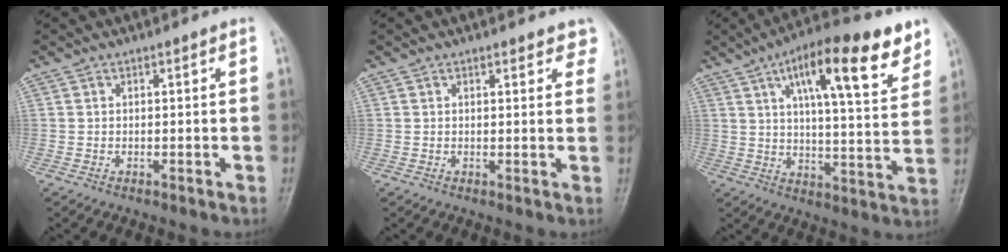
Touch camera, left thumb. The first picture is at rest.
{"total": 4.3, "force": [3.6, 1.6, 1.7], "torque": [0.010, -0.010, 0.031]}
{"total": 19.4, "force": [10.6, 5.6, 15.2], "torque": [-0.198, -0.028, 0.160]}